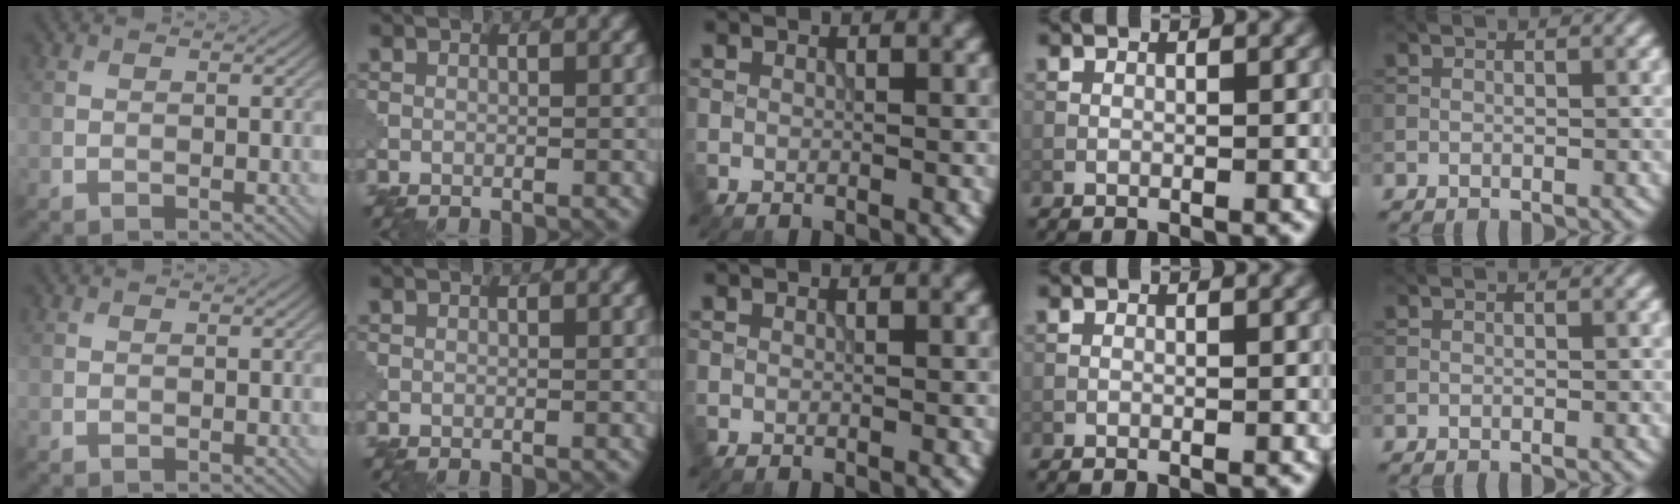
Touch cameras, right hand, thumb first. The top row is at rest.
{}